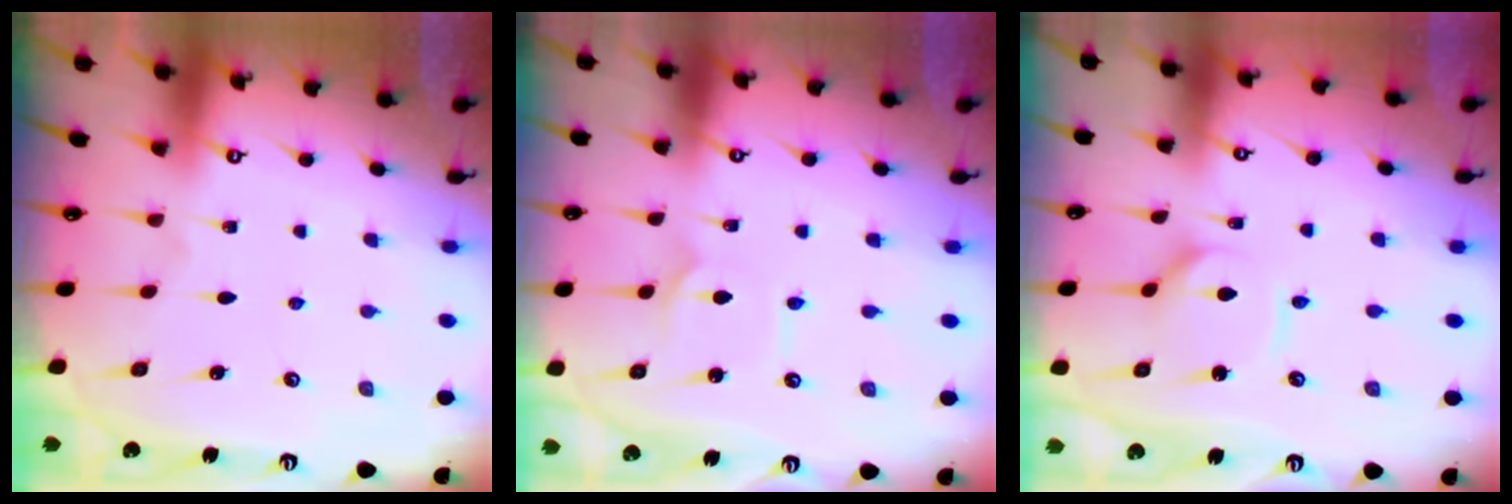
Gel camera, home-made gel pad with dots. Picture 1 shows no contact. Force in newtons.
{"total": 1.4, "press": 1.3, "slide": 0.1}
{"total": 3.4, "press": 3.3, "slide": 0.4}